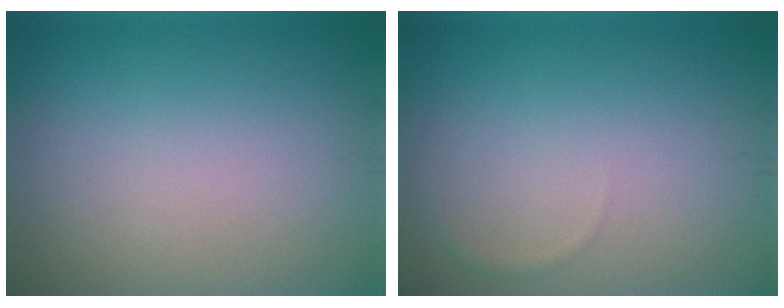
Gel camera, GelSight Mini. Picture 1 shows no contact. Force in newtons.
{"total": 0.5, "press": 0.5, "slide": 0.0}